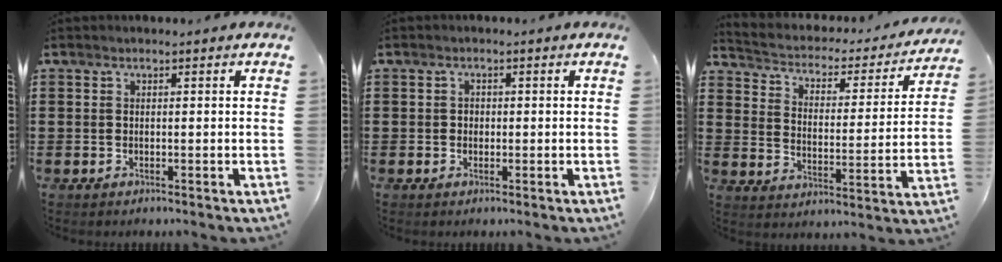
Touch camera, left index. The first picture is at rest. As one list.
[{"total": 1.0, "force": [0.0, 0.9, 0.5], "torque": [-0.013, 0.006, -0.001]}, {"total": 2.1, "force": [1.7, 1.0, 0.8], "torque": [-0.030, -0.019, 0.018]}]